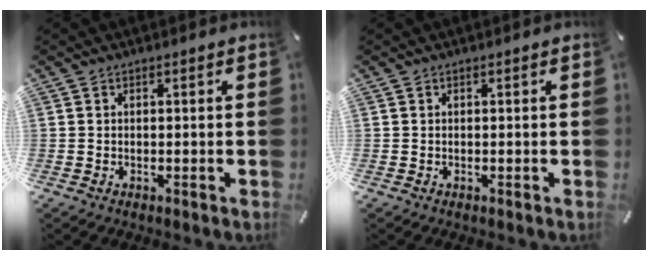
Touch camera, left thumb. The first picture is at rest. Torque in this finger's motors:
{"motor_torque": [-0.06, 0.06, -0.01, -0.01, 0.00]}